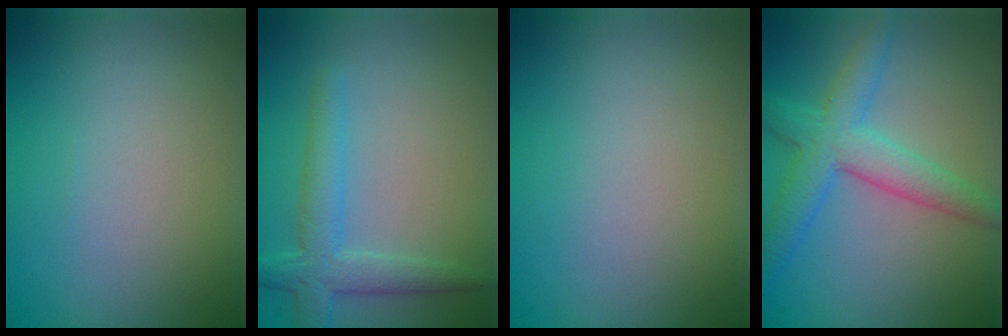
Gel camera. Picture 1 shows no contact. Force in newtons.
{"total": 3.5, "press": 3.5, "slide": 0.2}
{"total": 0.0}
{"total": 5.1, "press": 5.1, "slide": 0.1}